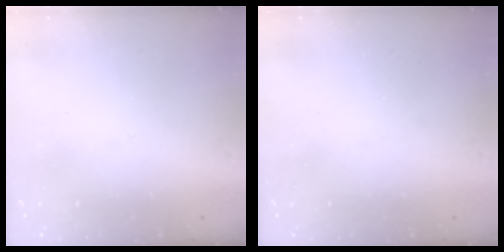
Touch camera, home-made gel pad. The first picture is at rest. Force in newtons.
{"total": 0.0}